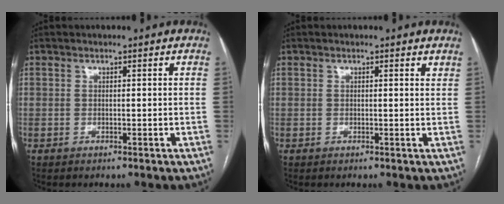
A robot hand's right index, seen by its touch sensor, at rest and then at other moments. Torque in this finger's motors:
{"motor_torque": [-0.10, 0.10, -0.03, 0.00]}